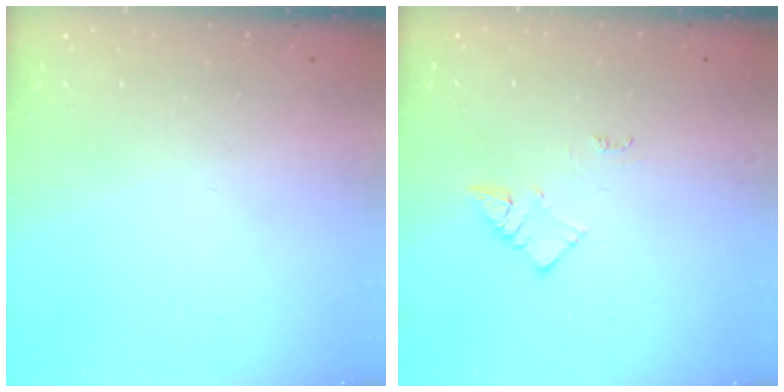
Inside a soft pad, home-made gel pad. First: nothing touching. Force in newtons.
{"total": 2.7, "press": 2.6, "slide": 0.4}